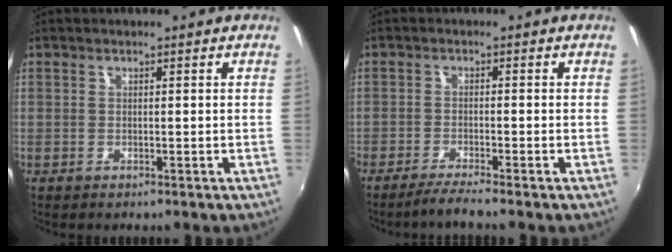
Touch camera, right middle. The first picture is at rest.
{"total": 3.7, "force": [-3.2, -0.7, 1.8], "torque": [-0.054, -0.009, -0.060]}